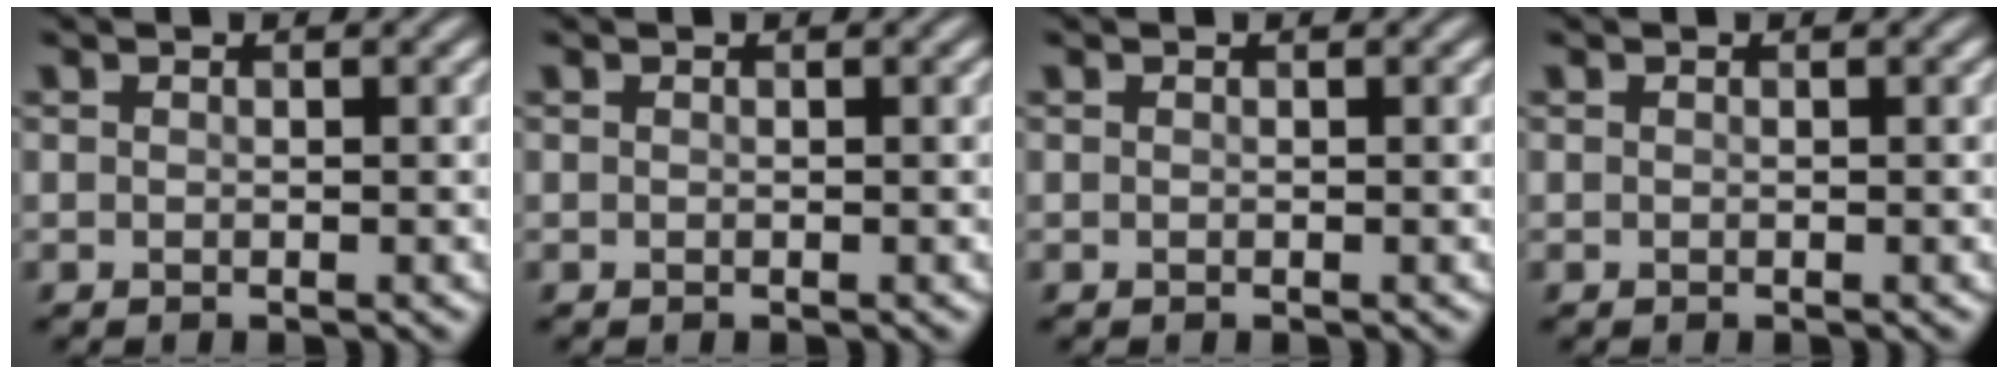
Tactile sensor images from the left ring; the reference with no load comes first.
{"total": 0.0}
{"total": 0.0}
{"total": 0.0}